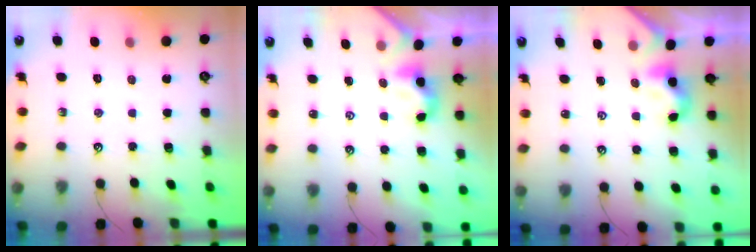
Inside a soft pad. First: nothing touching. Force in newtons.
{"total": 2.2, "press": 2.2, "slide": 0.2}
{"total": 2.4, "press": 2.4, "slide": 0.2}